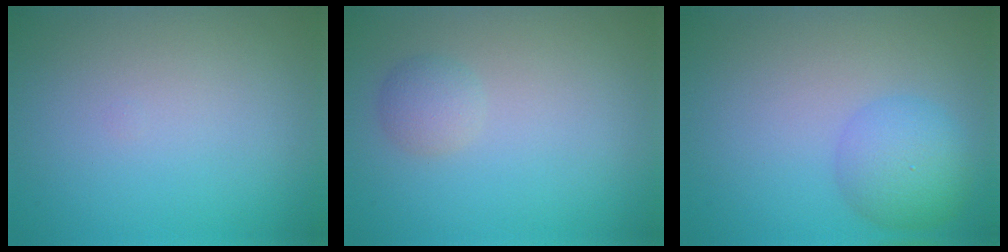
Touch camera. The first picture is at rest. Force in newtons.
{"total": 1.5, "press": 1.5, "slide": 0.0}
{"total": 3.8, "press": 3.8, "slide": 0.1}